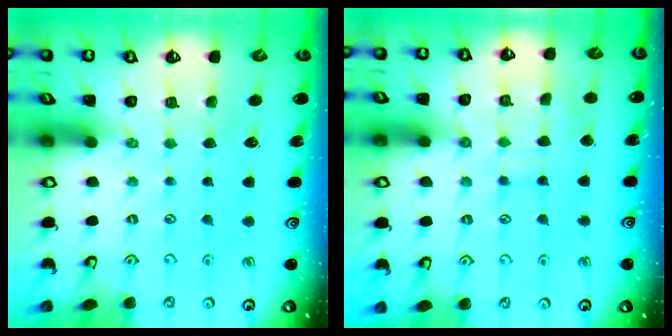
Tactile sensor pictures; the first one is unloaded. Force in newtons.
{"total": 7.8, "press": 7.8, "slide": 0.9}